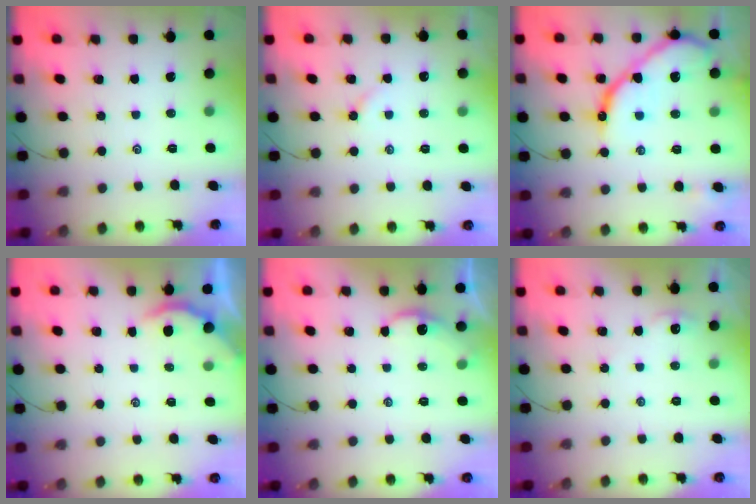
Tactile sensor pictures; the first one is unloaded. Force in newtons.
{"total": 3.0, "press": 3.0, "slide": 0.4}
{"total": 14.5, "press": 14.5, "slide": 1.4}
{"total": 1.8, "press": 1.7, "slide": 0.3}
{"total": 1.6, "press": 1.5, "slide": 0.2}
{"total": 2.6, "press": 2.6, "slide": 0.3}